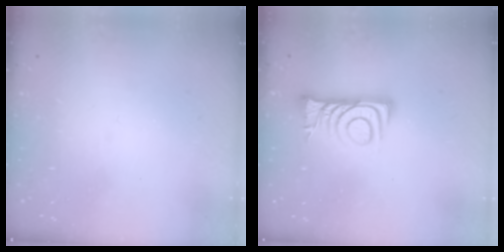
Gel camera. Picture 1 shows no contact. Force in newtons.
{"total": 7.5, "press": 7.5, "slide": 0.6}